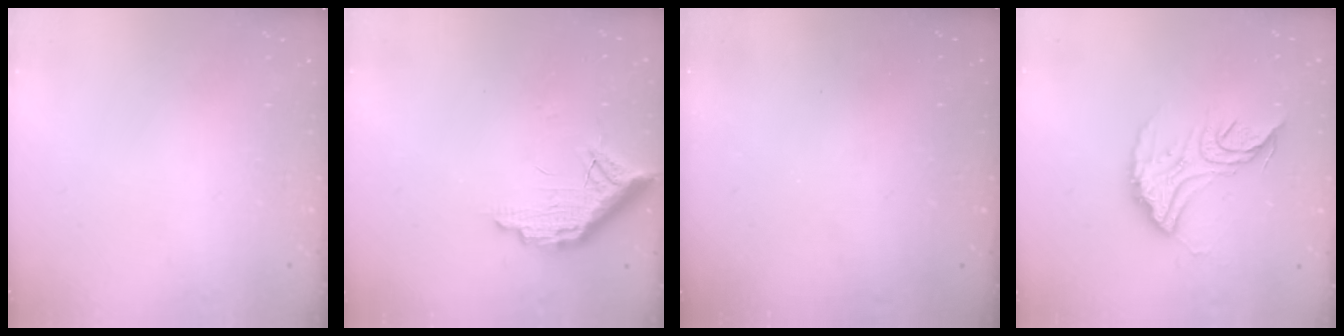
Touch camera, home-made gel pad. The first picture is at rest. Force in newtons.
{"total": 11.0, "press": 11.0, "slide": 0.7}
{"total": 3.0, "press": 3.0, "slide": 0.1}
{"total": 14.3, "press": 14.2, "slide": 1.1}